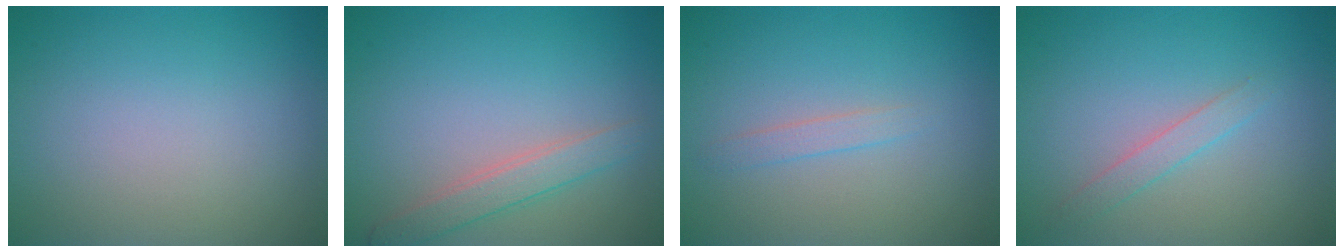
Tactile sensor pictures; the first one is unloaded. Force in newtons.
{"total": 2.4, "press": 2.4, "slide": 0.1}
{"total": 1.1, "press": 1.1, "slide": 0.0}
{"total": 1.5, "press": 1.5, "slide": 0.1}